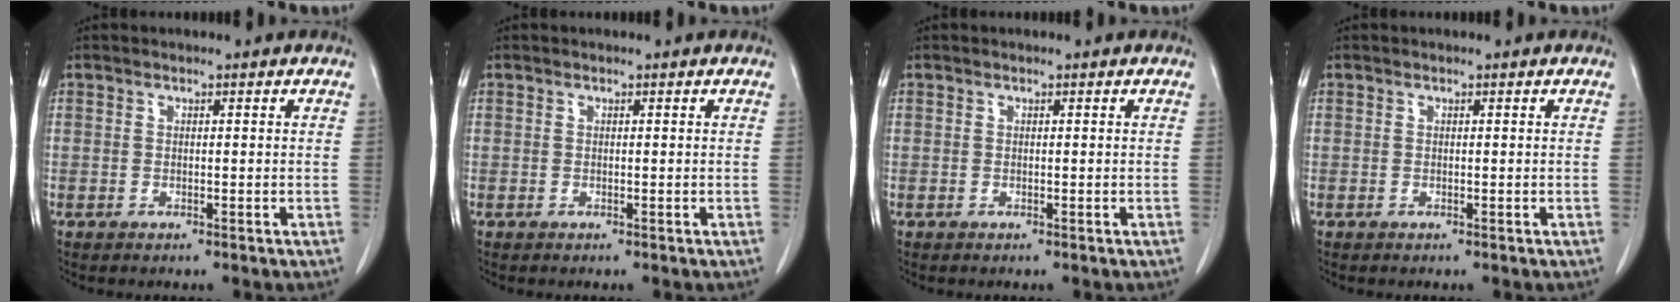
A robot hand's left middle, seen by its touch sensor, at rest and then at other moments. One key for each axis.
{"total": 0.0}
{"total": 0.0}
{"total": 0.0}